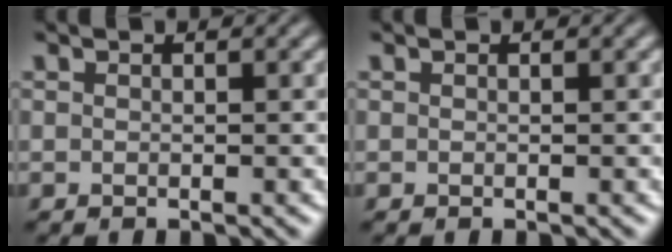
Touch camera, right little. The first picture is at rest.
{"total": 0.0}